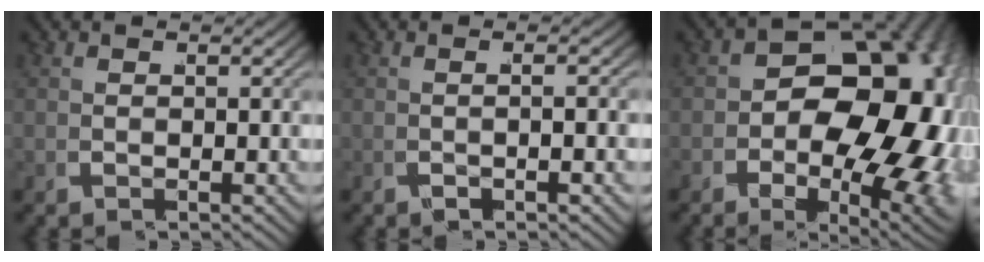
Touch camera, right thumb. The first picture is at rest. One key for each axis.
{"total": 1.6, "fx": -0.6, "fy": 0.4, "fz": 1.5, "tx": -0.033, "ty": 0.007, "tz": -0.008}
{"total": 19.4, "fx": -0.5, "fy": 12.0, "fz": 15.2, "tx": -0.197, "ty": -0.036, "tz": 0.002}